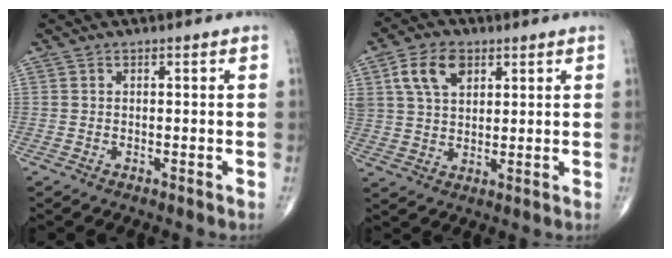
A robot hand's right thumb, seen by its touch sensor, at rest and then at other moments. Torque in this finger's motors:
{"motor_torque": [1.52, 1.50, 0.92, 0.44, 0.11]}